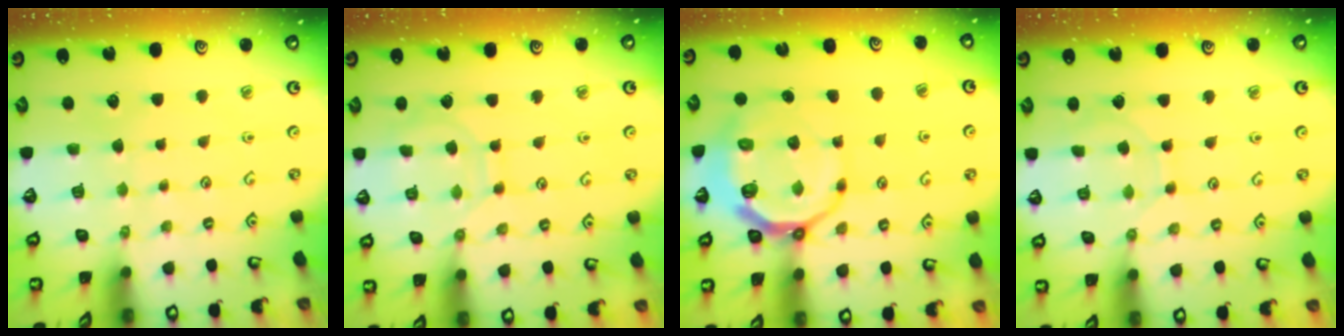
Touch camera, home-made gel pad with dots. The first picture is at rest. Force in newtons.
{"total": 8.5, "press": 8.5, "slide": 0.7}
{"total": 9.8, "press": 9.2, "slide": 3.5}
{"total": 6.5, "press": 6.5, "slide": 0.6}